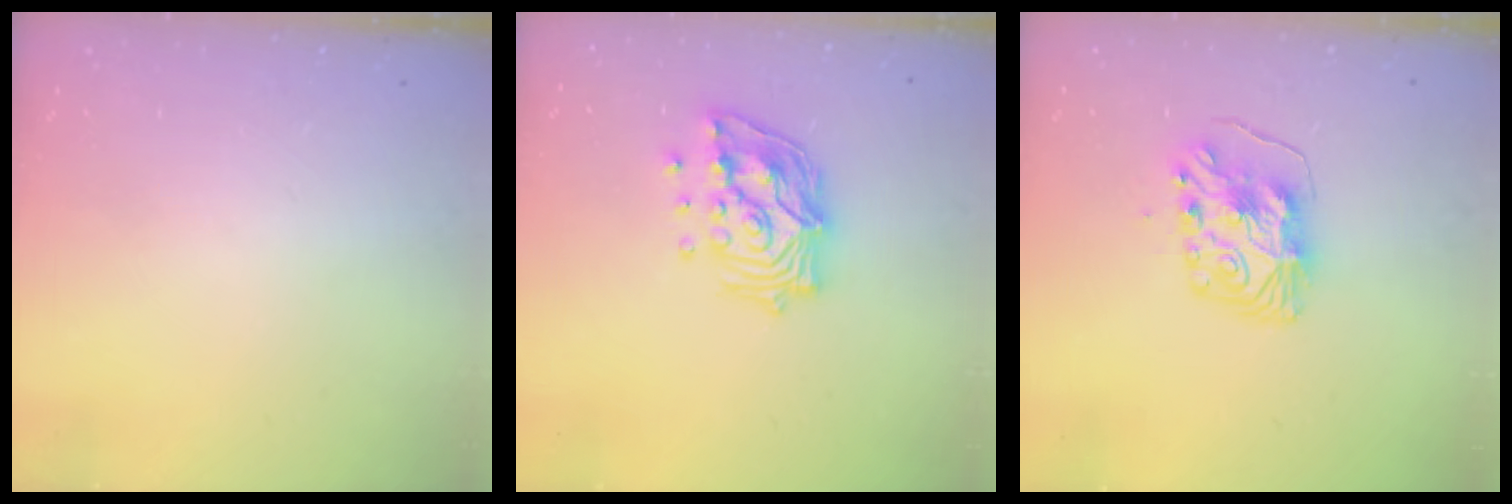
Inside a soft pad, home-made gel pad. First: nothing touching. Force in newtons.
{"total": 15.3, "press": 15.2, "slide": 1.7}
{"total": 8.1, "press": 8.1, "slide": 0.8}